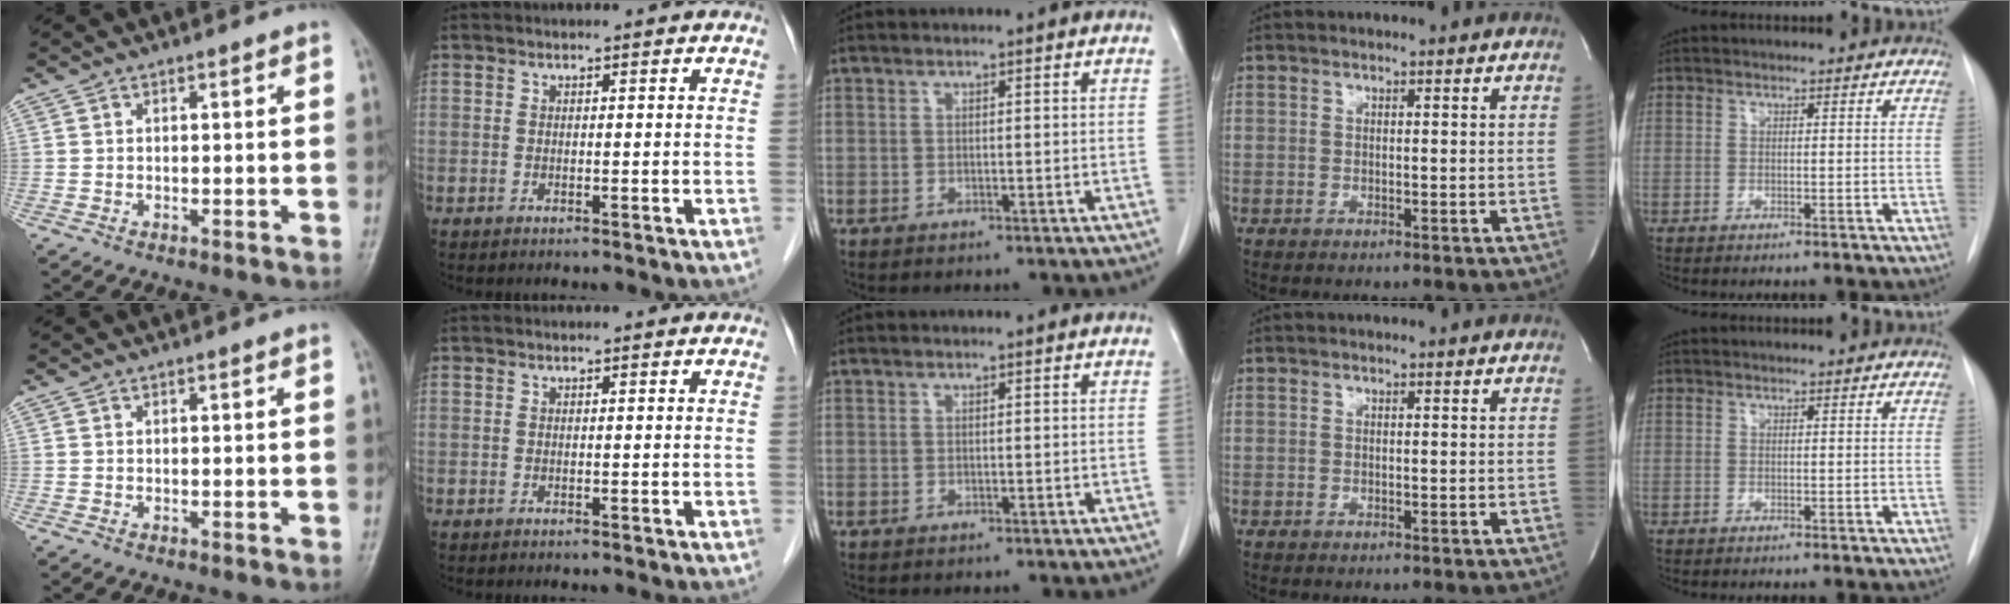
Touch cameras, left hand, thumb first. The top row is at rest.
{}